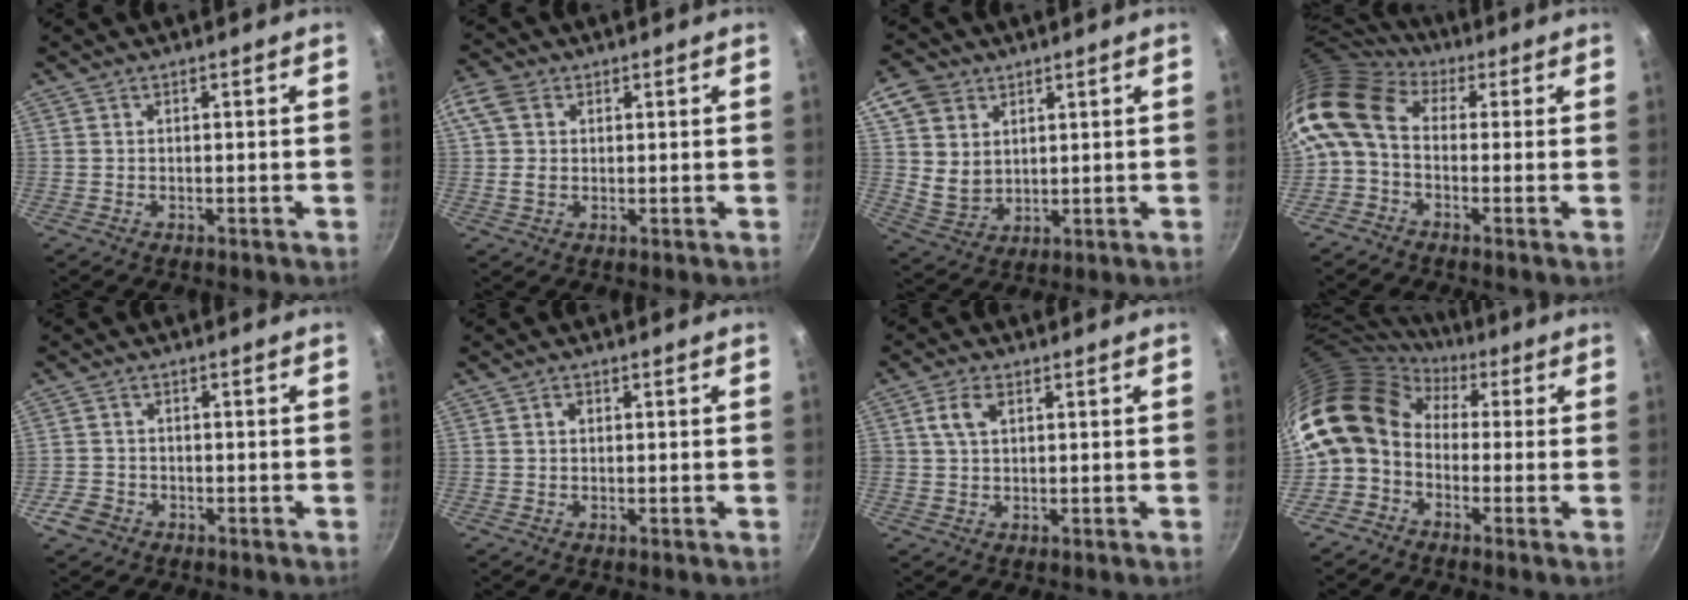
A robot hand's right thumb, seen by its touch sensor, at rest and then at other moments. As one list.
[{"total": 5.8, "force": [1.1, 4.4, 3.5], "torque": [-0.066, 0.003, 0.010]}, {"total": 9.1, "force": [3.3, 7.4, 4.0], "torque": [-0.044, -0.018, 0.070]}, {"total": 10.8, "force": [-0.1, 7.4, 7.9], "torque": [-0.153, 0.025, -0.024]}, {"total": 4.0, "force": [-2.3, 2.9, 1.4], "torque": [-0.025, 0.024, -0.040]}, {"total": 1.1, "force": [0.2, 0.9, 0.6], "torque": [-0.008, 0.004, 0.002]}, {"total": 4.2, "force": [1.3, 2.5, 3.1], "torque": [-0.052, 0.007, 0.023]}, {"total": 13.5, "force": [0.9, 10.1, 8.9], "torque": [-0.156, 0.027, -0.010]}]